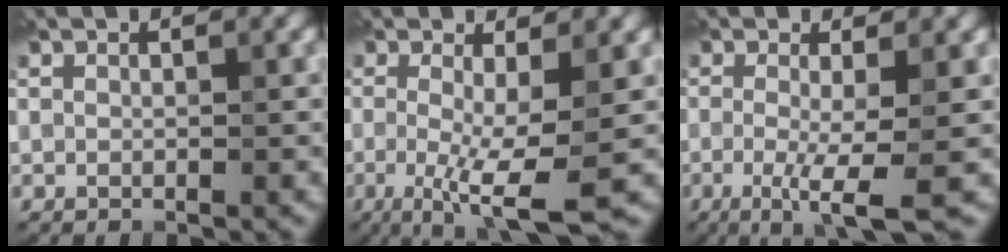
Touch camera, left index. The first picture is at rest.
{"total": 6.3, "force": [-1.2, 1.3, 6.1], "torque": [-0.104, -0.019, -0.021]}
{"total": 5.1, "force": [-1.2, 0.9, 4.9], "torque": [-0.081, -0.012, -0.025]}